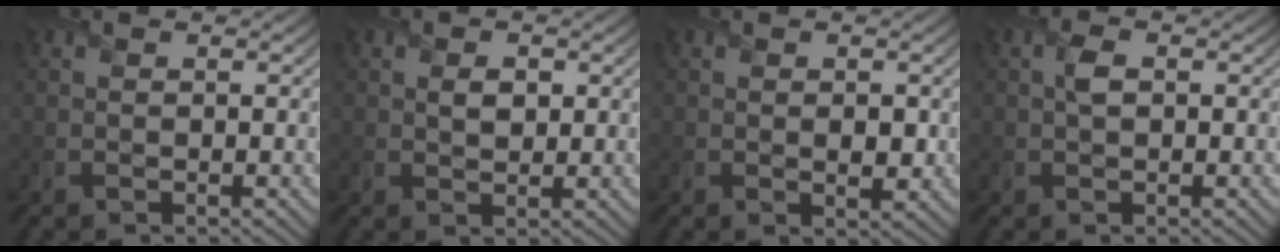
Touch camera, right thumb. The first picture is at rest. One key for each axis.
{"total": 1.9, "fx": 0.4, "fy": 1.2, "fz": 1.4, "tx": -0.032, "ty": -0.003, "tz": 0.005}
{"total": 1.6, "fx": -0.1, "fy": 0.9, "fz": 1.3, "tx": -0.026, "ty": -0.006, "tz": -0.001}
{"total": 1.7, "fx": 0.2, "fy": 0.9, "fz": 1.4, "tx": -0.032, "ty": 0.007, "tz": 0.002}